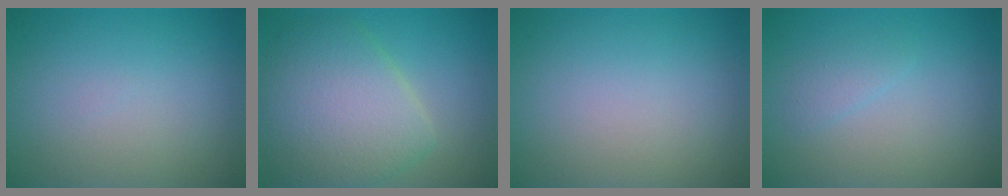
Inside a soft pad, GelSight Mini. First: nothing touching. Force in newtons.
{"total": 7.4, "press": 7.4, "slide": 0.1}
{"total": 0.0}
{"total": 1.1, "press": 1.1, "slide": 0.1}